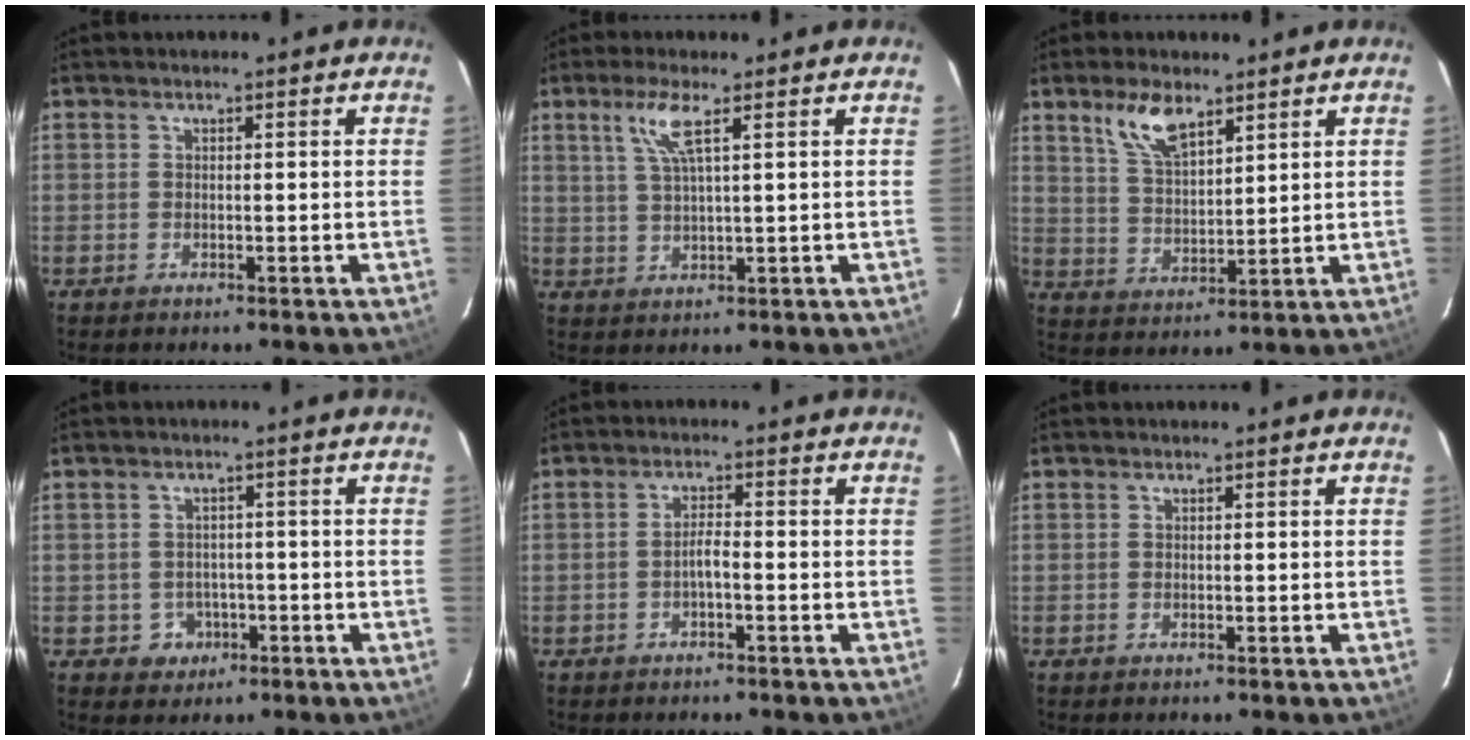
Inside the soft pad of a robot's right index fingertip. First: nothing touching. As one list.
[{"total": 5.0, "force": [2.4, 0.2, 4.3], "torque": [-0.089, 0.002, 0.051]}, {"total": 7.7, "force": [5.1, 3.3, 4.8], "torque": [-0.091, 0.009, 0.104]}, {"total": 4.1, "force": [-1.3, 3.9, 0.3], "torque": [-0.014, 0.015, -0.010]}, {"total": 2.0, "force": [-1.2, 0.2, 1.7], "torque": [-0.033, 0.005, -0.021]}, {"total": 0.0}]